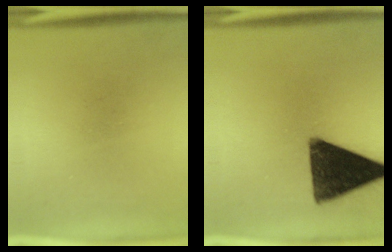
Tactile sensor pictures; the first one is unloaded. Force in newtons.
{"total": 15.0}